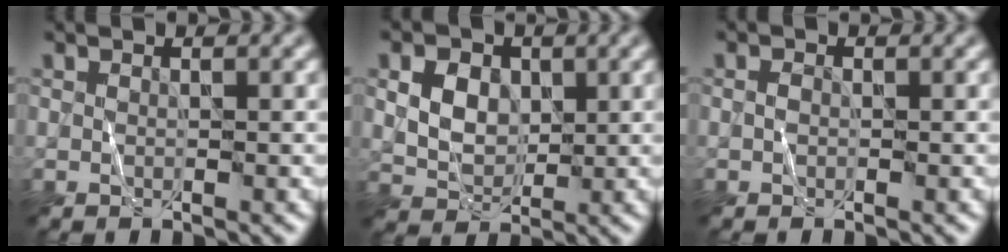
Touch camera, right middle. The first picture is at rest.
{"total": 4.1, "force": [1.4, 3.1, 2.3], "torque": [-0.050, 0.000, 0.025]}
{"total": 0.6, "force": [0.0, 0.5, 0.3], "torque": [-0.007, 0.002, -0.003]}